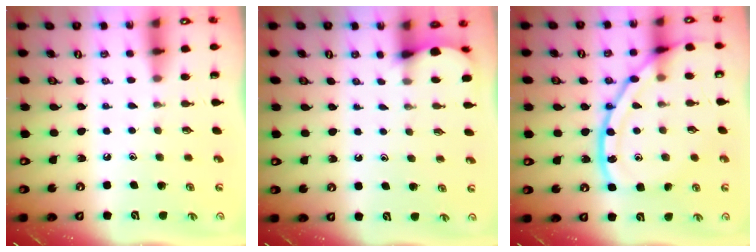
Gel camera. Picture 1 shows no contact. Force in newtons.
{"total": 2.8, "press": 2.8, "slide": 0.3}
{"total": 17.7, "press": 17.7, "slide": 1.1}